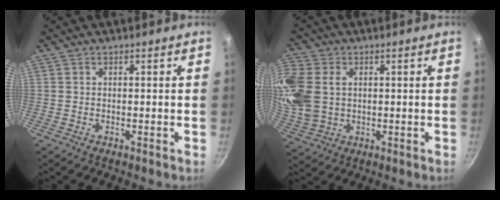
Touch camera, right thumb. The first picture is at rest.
{"total": 12.0, "force": [1.7, 9.2, 7.6], "torque": [-0.164, -0.007, 0.037]}